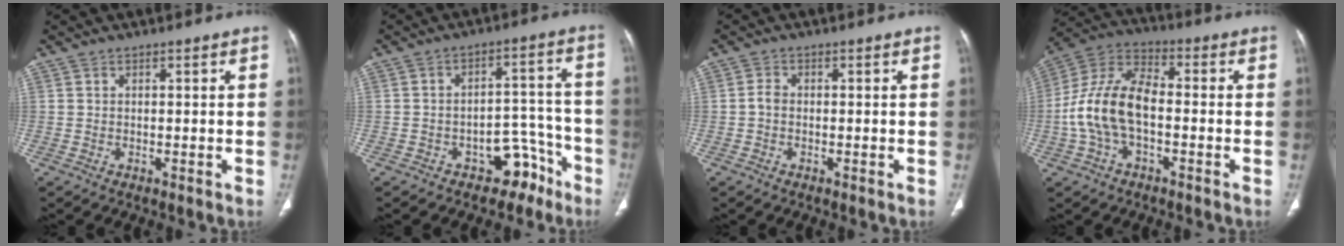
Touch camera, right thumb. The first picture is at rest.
{"total": 8.2, "force": [-5.4, 5.1, 3.4], "torque": [-0.005, 0.079, -0.079]}
{"total": 1.7, "force": [-0.4, 1.2, 1.1], "torque": [-0.017, 0.003, -0.012]}
{"total": 13.4, "force": [-2.2, 7.3, 11.0], "torque": [-0.226, 0.039, -0.047]}